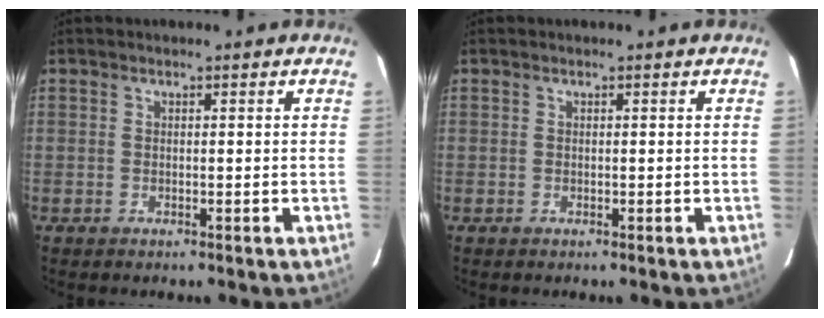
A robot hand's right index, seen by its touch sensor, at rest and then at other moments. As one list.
[{"total": 0.0}]